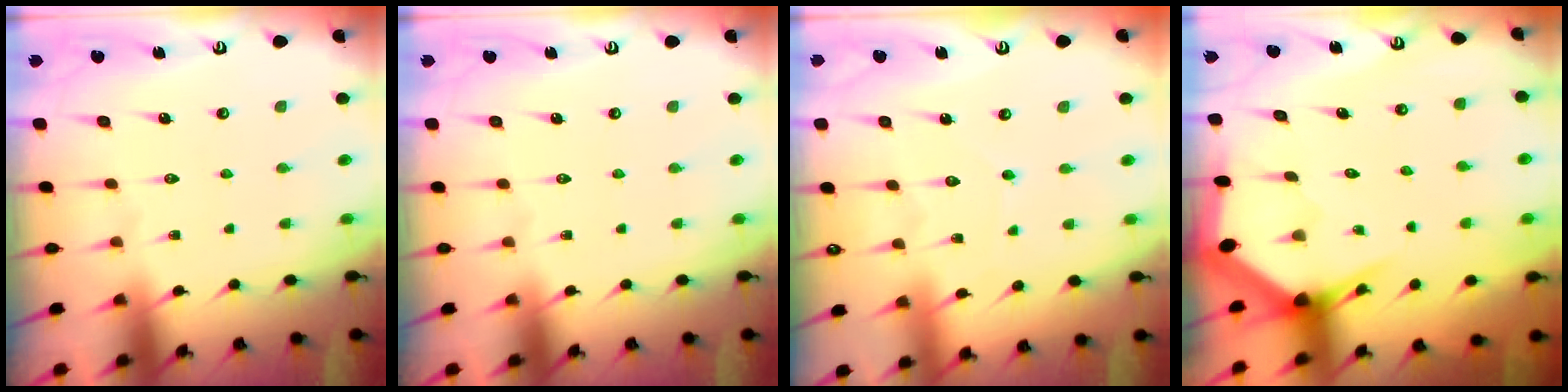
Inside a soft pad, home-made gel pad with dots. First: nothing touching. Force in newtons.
{"total": 0.0}
{"total": 3.3, "press": 3.3, "slide": 0.1}
{"total": 3.8, "press": 3.8, "slide": 0.1}